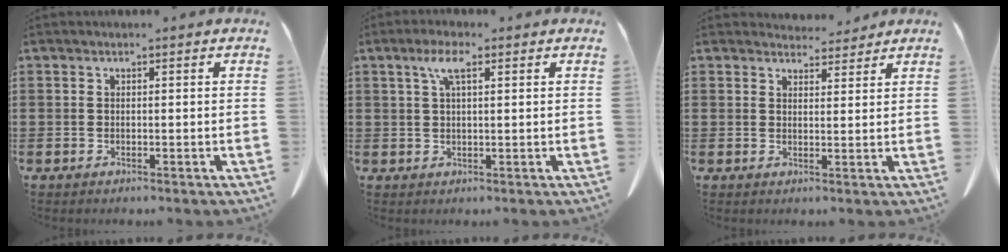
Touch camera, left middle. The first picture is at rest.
{"total": 4.1, "force": [1.9, 1.1, 3.5], "torque": [-0.076, 0.009, 0.030]}
{"total": 3.6, "force": [3.5, 0.9, 0.4], "torque": [-0.009, -0.014, 0.065]}